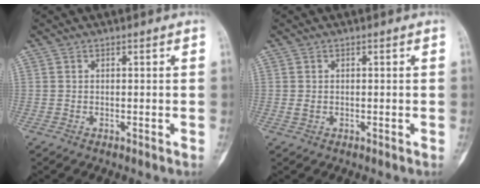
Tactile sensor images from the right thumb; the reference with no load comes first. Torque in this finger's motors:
{"motor_torque": [1.45, -0.23, 0.04, 0.24, -0.08]}